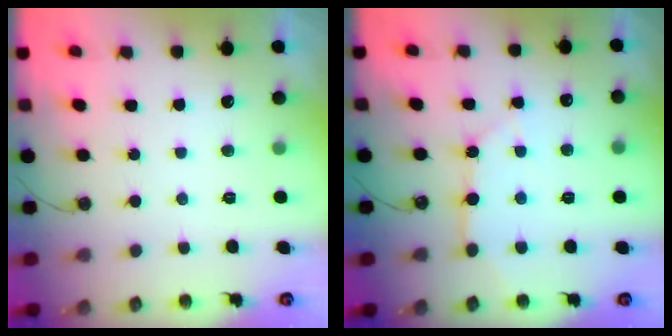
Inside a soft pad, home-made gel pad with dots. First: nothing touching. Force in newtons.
{"total": 6.8, "press": 6.8, "slide": 0.7}